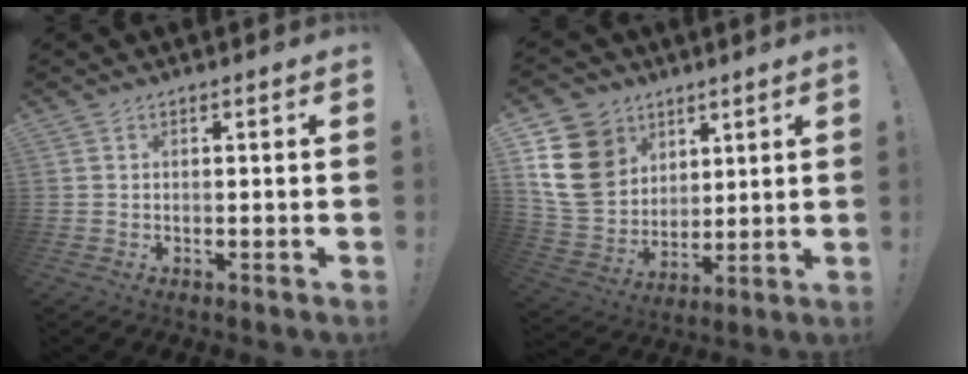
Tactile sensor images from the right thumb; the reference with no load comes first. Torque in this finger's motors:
{"motor_torque": [-0.02, 0.90, 0.68, 0.97, 0.04]}